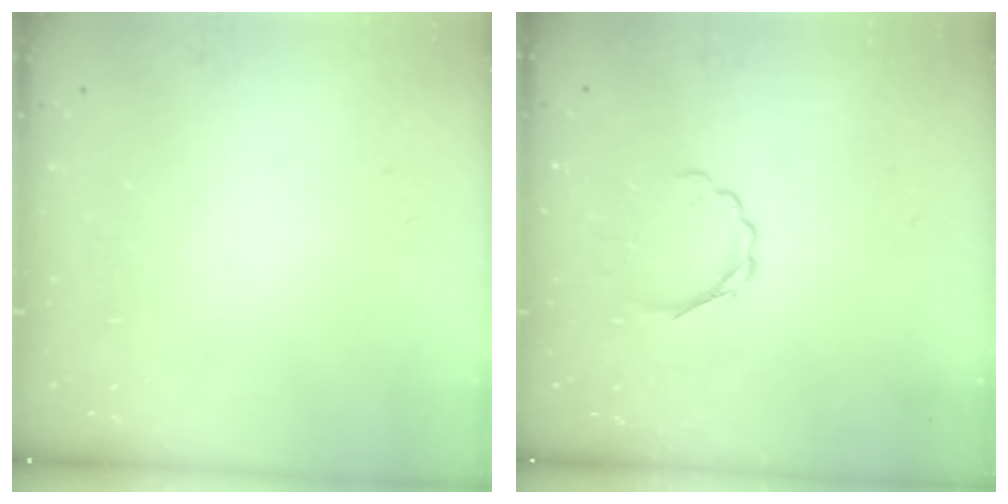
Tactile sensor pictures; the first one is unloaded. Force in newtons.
{"total": 3.6, "press": 3.5, "slide": 0.9}